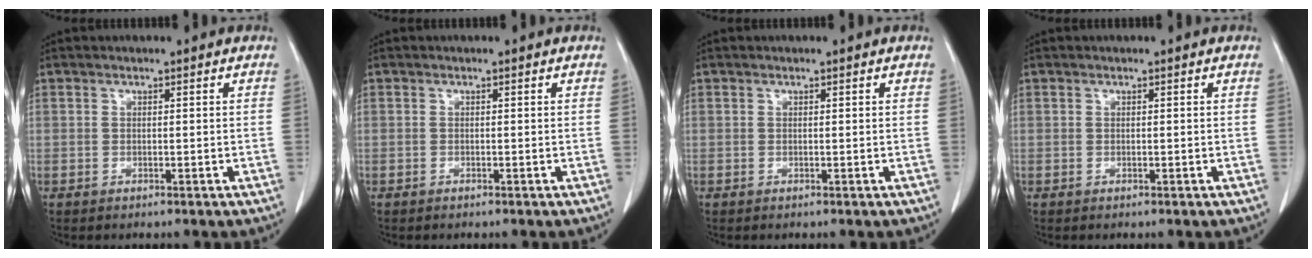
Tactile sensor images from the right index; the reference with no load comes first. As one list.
[{"total": 0.0}, {"total": 0.0}, {"total": 0.0}]